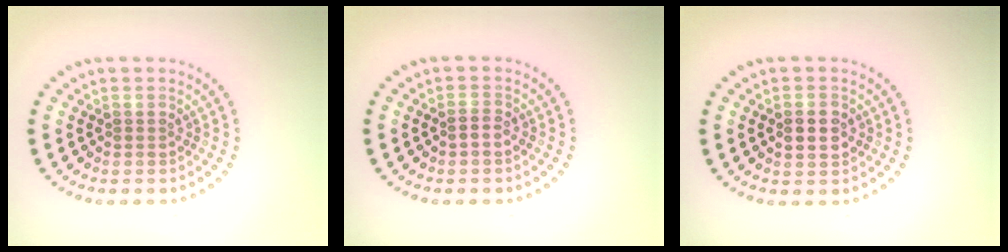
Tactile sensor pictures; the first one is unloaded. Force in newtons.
{"total": 1.0, "press": 1.0, "slide": 0.4}
{"total": 2.4, "press": 2.4, "slide": 0.1}